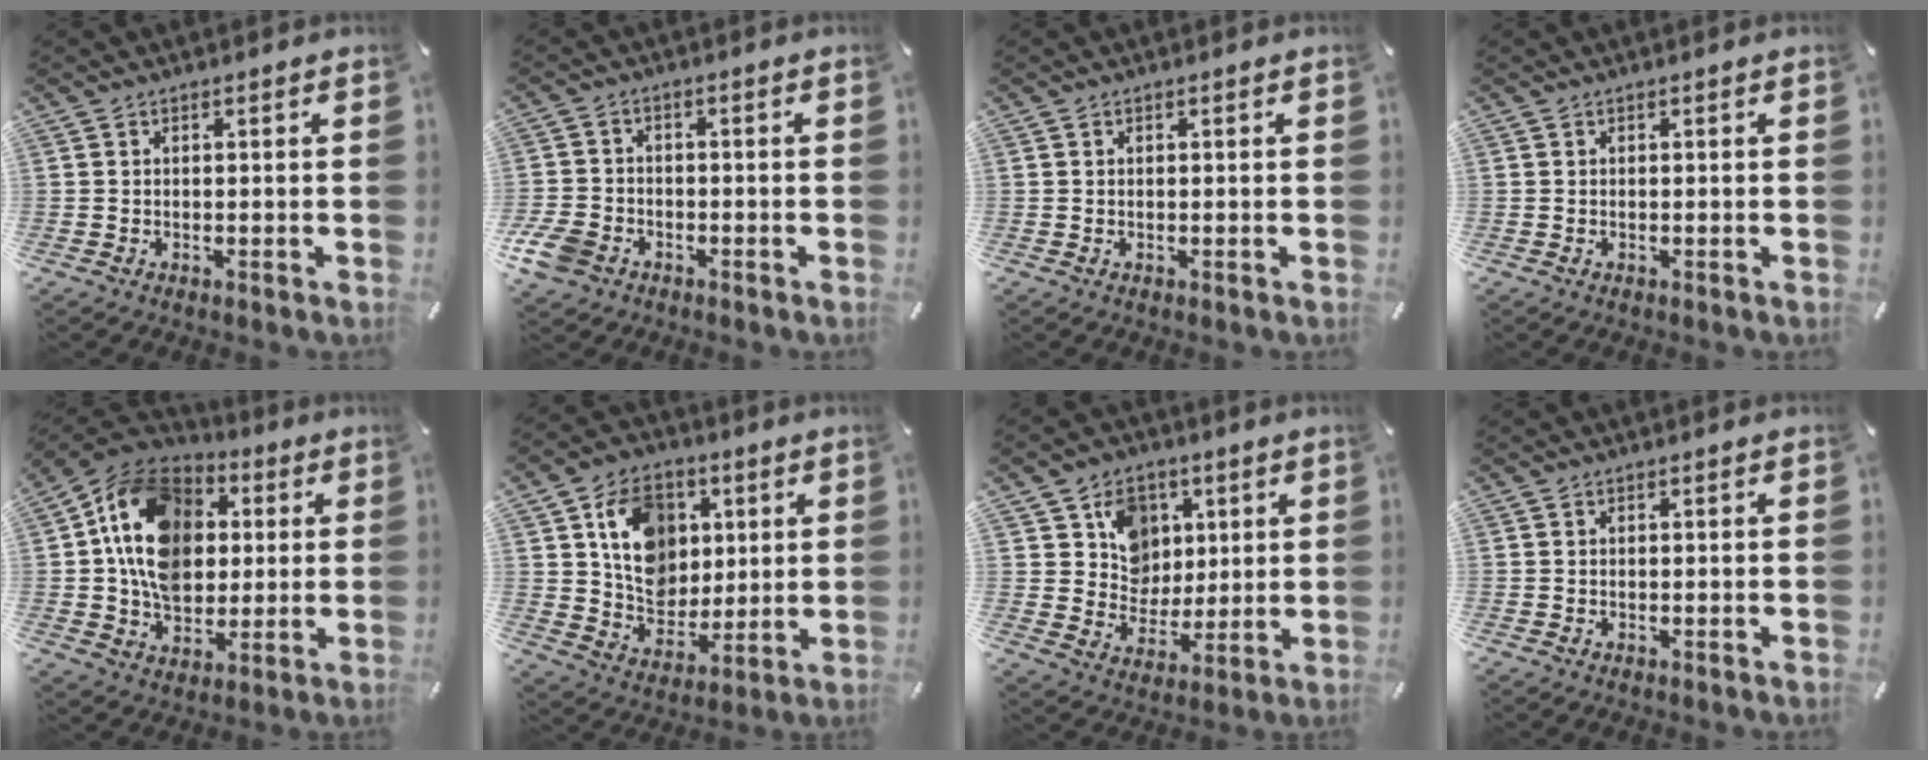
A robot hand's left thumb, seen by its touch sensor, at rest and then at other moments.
{"total": 6.5, "force": [-3.2, 4.8, 2.9], "torque": [-0.074, 0.015, -0.063]}
{"total": 0.0}
{"total": 0.0}
{"total": 16.8, "force": [2.0, 13.8, 9.3], "torque": [-0.183, 0.010, 0.037]}
{"total": 14.3, "force": [4.1, 12.2, 6.1], "torque": [-0.094, -0.005, 0.085]}
{"total": 11.1, "force": [3.7, 9.9, 3.3], "torque": [-0.054, -0.011, 0.074]}
{"total": 0.0}